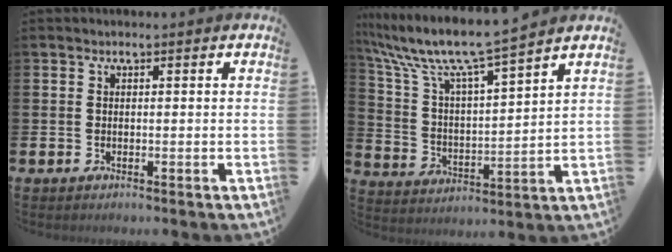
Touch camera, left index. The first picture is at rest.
{"total": 9.6, "force": [8.6, 0.6, 4.2], "torque": [-0.122, -0.054, 0.144]}